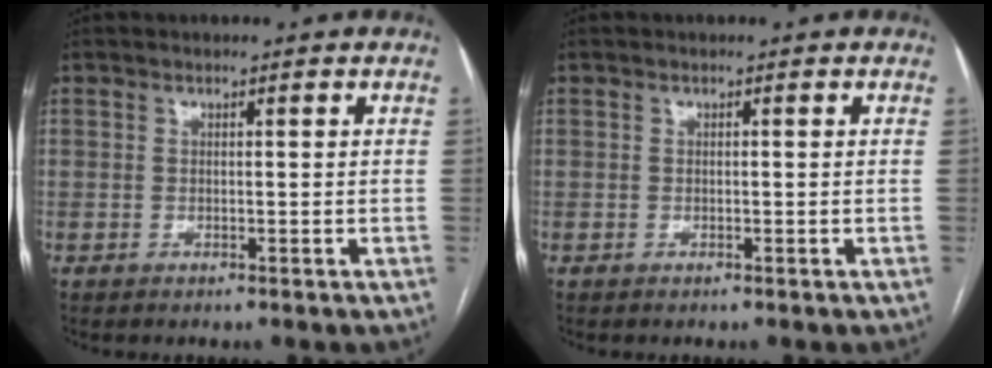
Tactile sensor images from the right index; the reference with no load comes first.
{"total": 0.0}